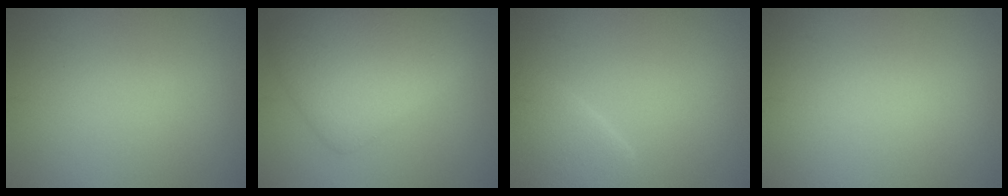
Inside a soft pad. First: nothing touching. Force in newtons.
{"total": 7.0, "press": 7.0, "slide": 0.1}
{"total": 2.5, "press": 2.5, "slide": 0.1}
{"total": 0.0}